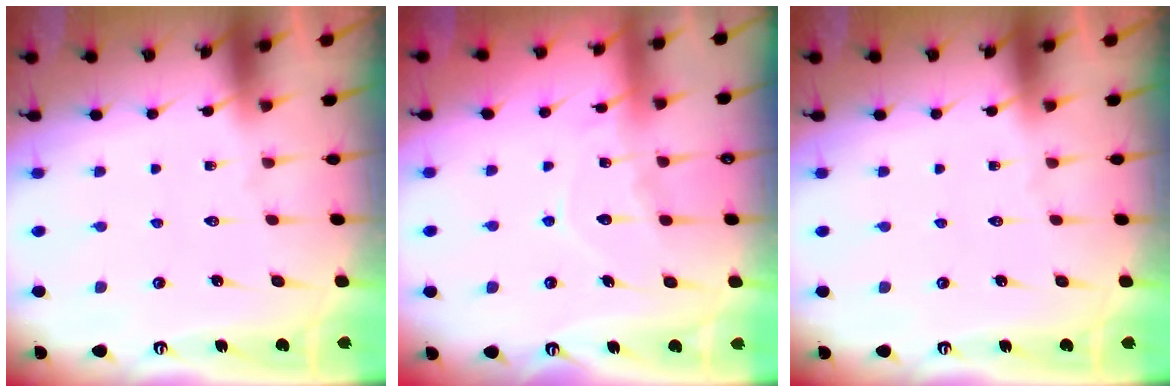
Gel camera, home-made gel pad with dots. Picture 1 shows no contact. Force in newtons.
{"total": 8.8, "press": 8.7, "slide": 0.6}
{"total": 0.0}